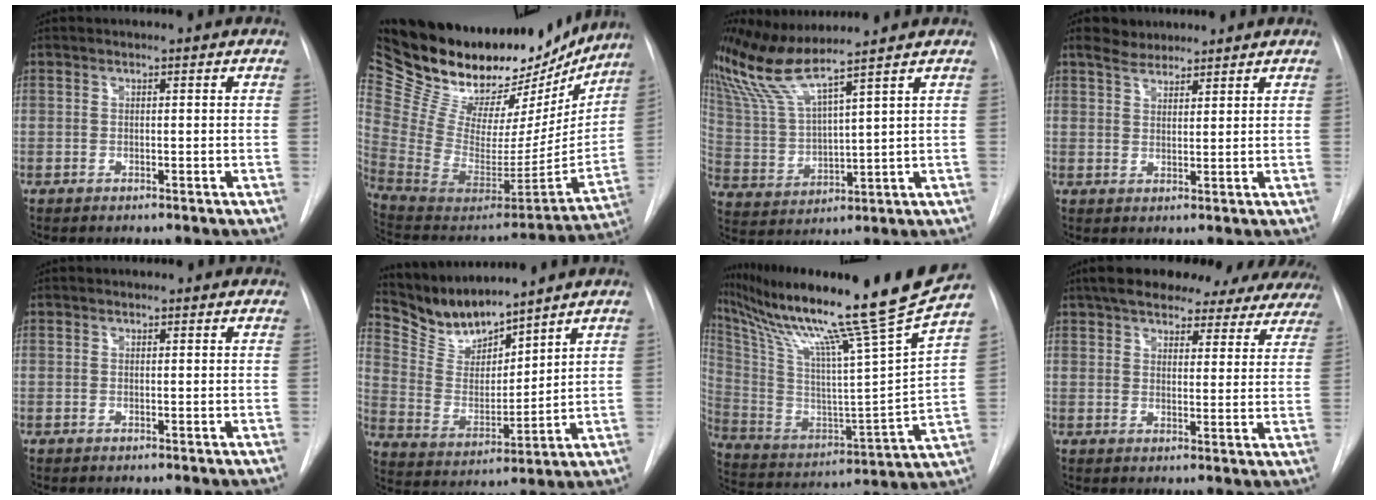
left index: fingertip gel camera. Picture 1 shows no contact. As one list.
[{"total": 35.4, "force": [29.1, 13.5, 15.1], "torque": [-0.269, -0.015, 0.434]}, {"total": 8.8, "force": [7.5, -1.4, 4.4], "torque": [-0.103, 0.001, 0.159]}, {"total": 3.4, "force": [3.1, 1.3, 0.6], "torque": [-0.017, 0.016, 0.057]}, {"total": 0.7, "force": [0.6, 0.4, 0.1], "torque": [-0.005, 0.004, 0.008]}, {"total": 10.6, "force": [10.2, 1.3, 2.6], "torque": [-0.064, 0.003, 0.210]}, {"total": 27.2, "force": [21.8, -3.1, 16.0], "torque": [-0.287, -0.061, 0.347]}, {"total": 26.1, "force": [22.3, 7.8, 11.2], "torque": [-0.178, 0.014, 0.266]}]